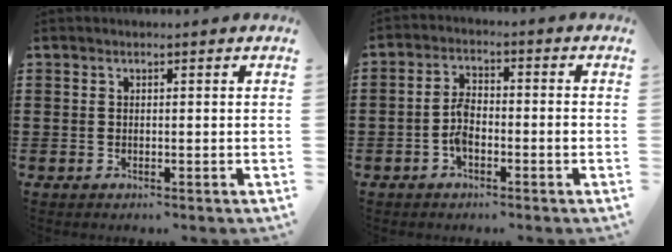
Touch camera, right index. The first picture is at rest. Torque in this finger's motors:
{"motor_torque": [0.99, -0.68, 0.14, 0.09]}